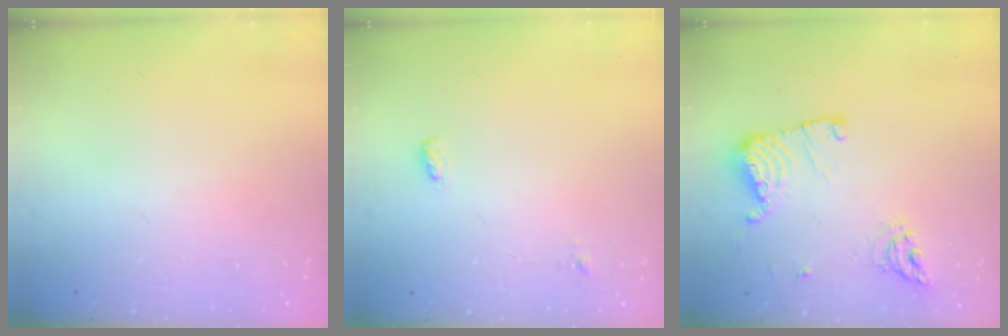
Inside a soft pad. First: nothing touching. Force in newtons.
{"total": 5.0, "press": 4.1, "slide": 2.8}
{"total": 13.5, "press": 13.4, "slide": 1.2}